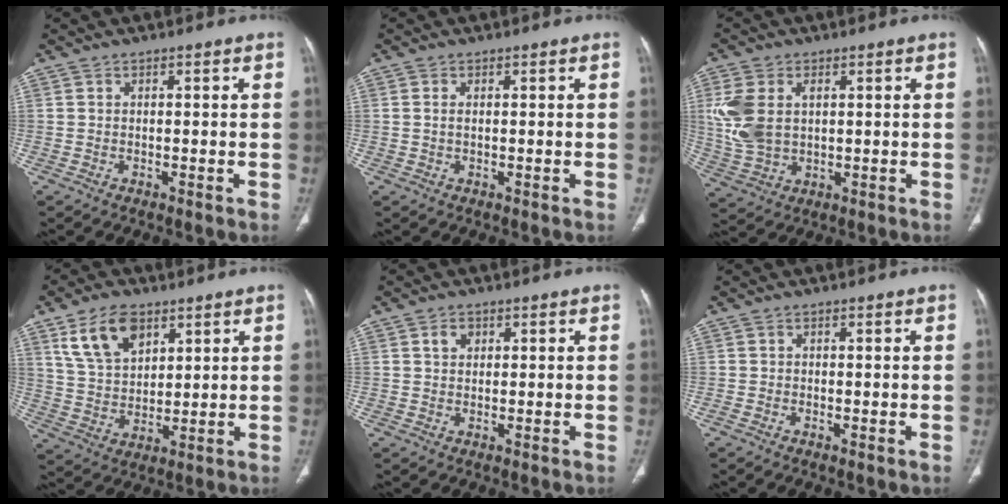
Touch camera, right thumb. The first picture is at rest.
{"total": 1.0, "force": [0.2, 0.5, 0.9], "torque": [-0.022, 0.001, 0.005]}
{"total": 10.2, "force": [2.0, 6.8, 7.3], "torque": [-0.164, 0.002, 0.050]}
{"total": 11.3, "force": [6.1, 6.7, 6.7], "torque": [-0.103, -0.023, 0.123]}
{"total": 2.1, "force": [0.9, 1.6, 1.0], "torque": [-0.011, -0.001, 0.014]}
{"total": 0.6, "force": [-0.3, 0.2, 0.5], "torque": [-0.009, -0.003, -0.008]}